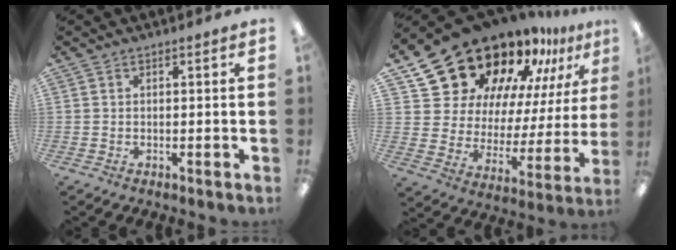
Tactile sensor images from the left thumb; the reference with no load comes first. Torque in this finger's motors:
{"motor_torque": [2.09, 2.92, 1.39, -1.38, 0.13]}